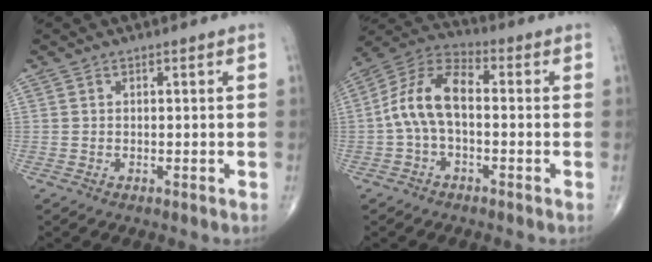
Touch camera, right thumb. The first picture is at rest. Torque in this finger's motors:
{"motor_torque": [0.01, 0.27, 0.34, 0.01, 0.15]}